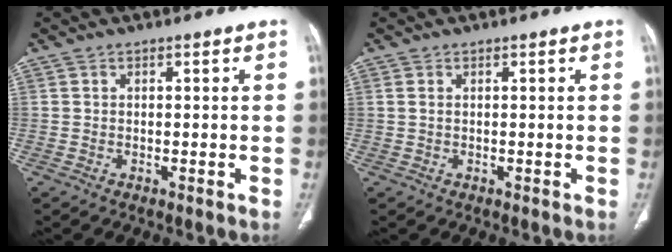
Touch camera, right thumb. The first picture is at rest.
{"total": 0.7, "force": [0.3, 0.3, 0.5], "torque": [-0.014, 0.007, 0.007]}